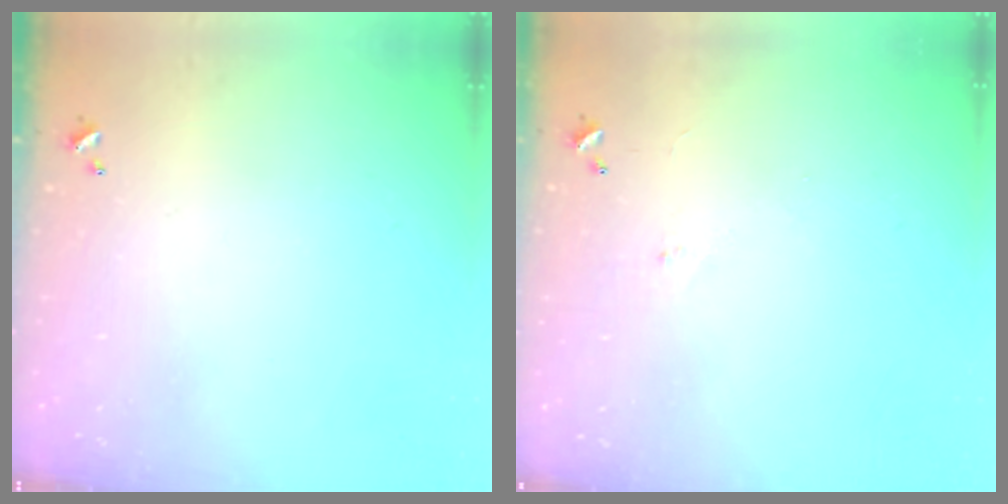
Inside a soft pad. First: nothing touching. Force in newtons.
{"total": 0.7, "press": 0.4, "slide": 0.6}